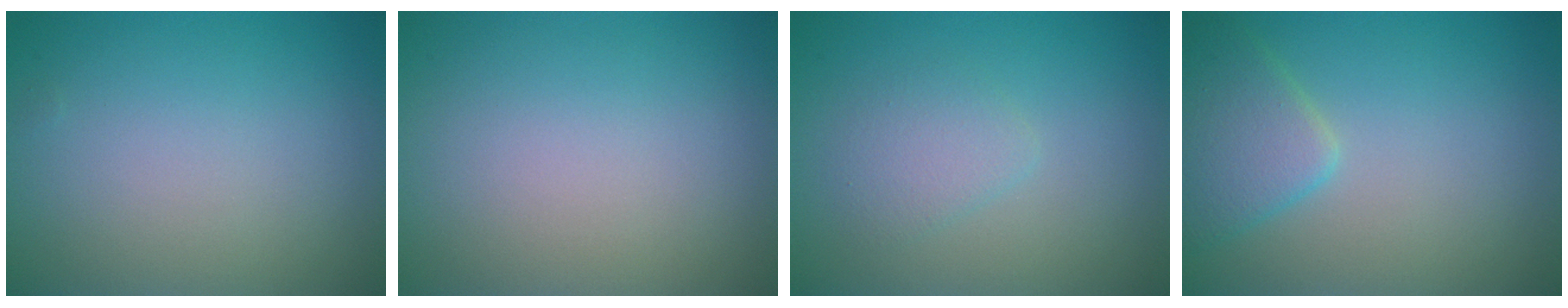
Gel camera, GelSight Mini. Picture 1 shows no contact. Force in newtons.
{"total": 0.0}
{"total": 1.9, "press": 1.9, "slide": 0.1}
{"total": 3.6, "press": 3.6, "slide": 0.3}